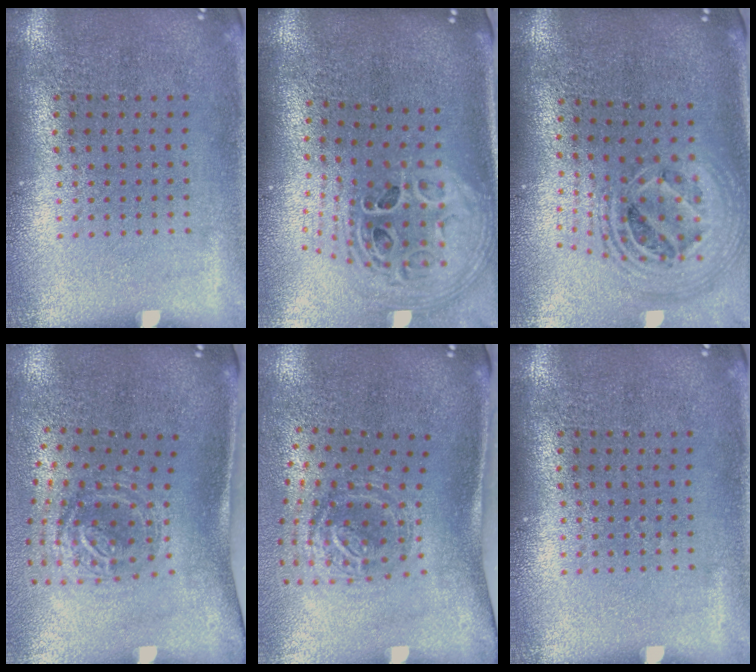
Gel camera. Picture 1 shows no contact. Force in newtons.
{"total": 2.8, "press": 2.0, "slide": 2.0}
{"total": 2.4, "press": 1.8, "slide": 1.6}
{"total": 1.8, "press": 1.2, "slide": 1.3}
{"total": 1.8, "press": 1.2, "slide": 1.3}
{"total": 0.0}